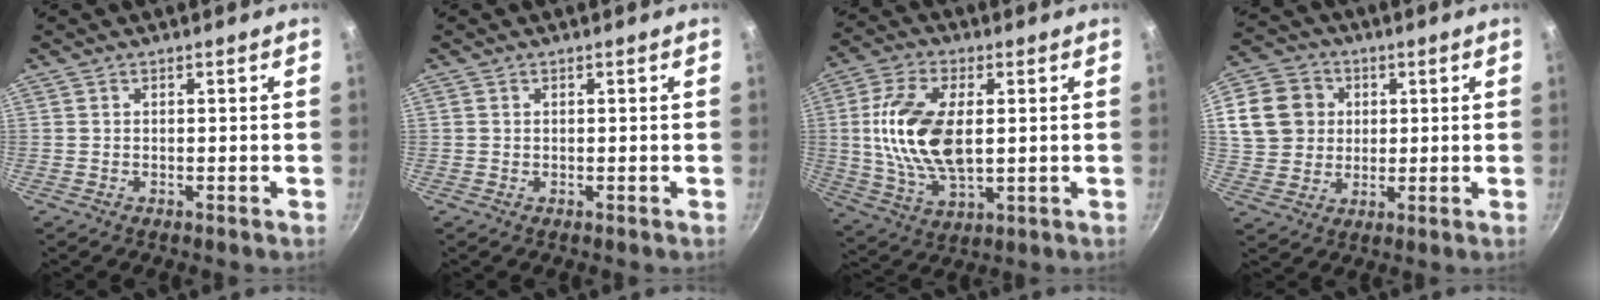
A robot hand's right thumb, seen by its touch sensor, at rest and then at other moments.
{"total": 0.0}
{"total": 16.0, "force": [1.6, 8.5, 13.5], "torque": [-0.255, 0.001, 0.031]}
{"total": 15.4, "force": [3.7, 13.2, 7.0], "torque": [-0.131, 0.014, 0.066]}